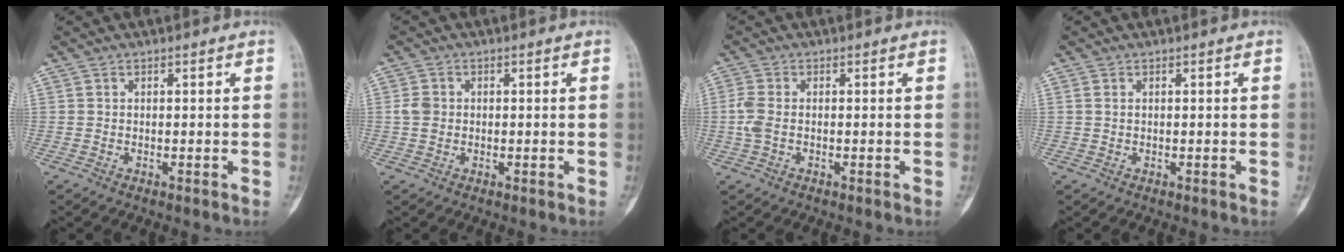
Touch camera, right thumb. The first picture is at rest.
{"total": 2.6, "force": [0.1, 2.2, 1.4], "torque": [-0.023, 0.007, 0.002]}
{"total": 3.4, "force": [-0.3, 2.0, 2.7], "torque": [-0.084, 0.004, -0.009]}
{"total": 0.6, "force": [0.2, 0.4, 0.5], "torque": [-0.011, 0.003, 0.006]}